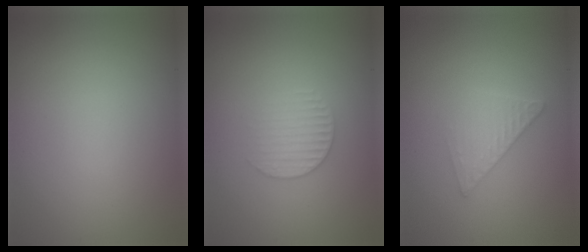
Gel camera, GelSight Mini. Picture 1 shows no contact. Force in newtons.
{"total": 1.9, "press": 1.9, "slide": 0.3}
{"total": 2.0, "press": 2.0, "slide": 0.2}